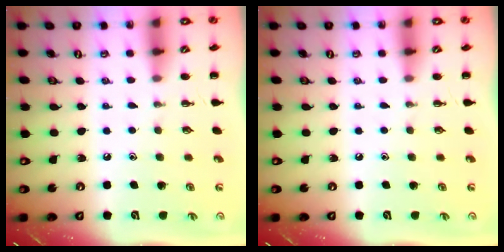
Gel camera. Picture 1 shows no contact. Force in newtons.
{"total": 0.0}